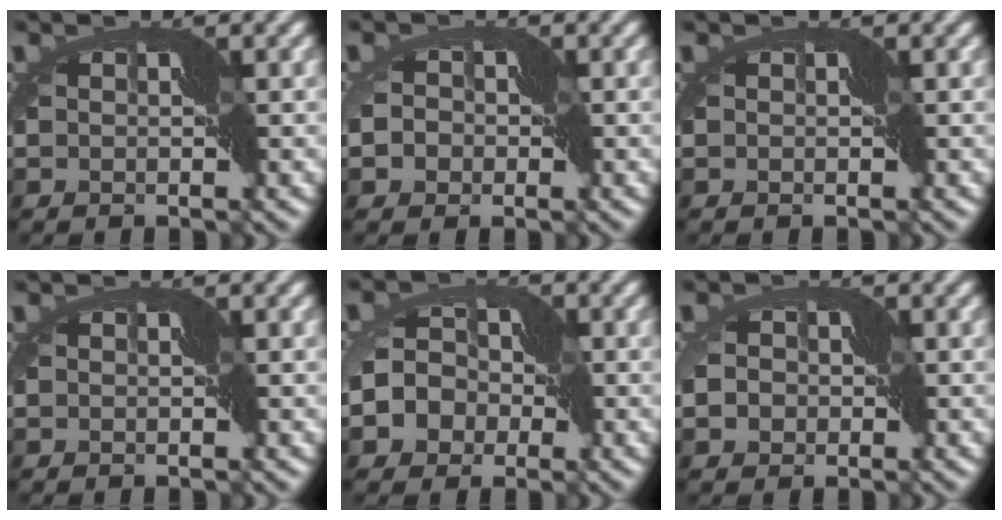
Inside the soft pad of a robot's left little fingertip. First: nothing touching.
{"total": 3.5, "force": [-1.9, 2.8, 0.8], "torque": [-0.003, -0.005, -0.047]}
{"total": 0.0}
{"total": 0.0}
{"total": 5.0, "force": [-1.0, 4.1, 2.7], "torque": [-0.033, -0.007, -0.040]}
{"total": 3.2, "force": [-1.5, 2.7, 0.9], "torque": [-0.008, -0.008, -0.042]}